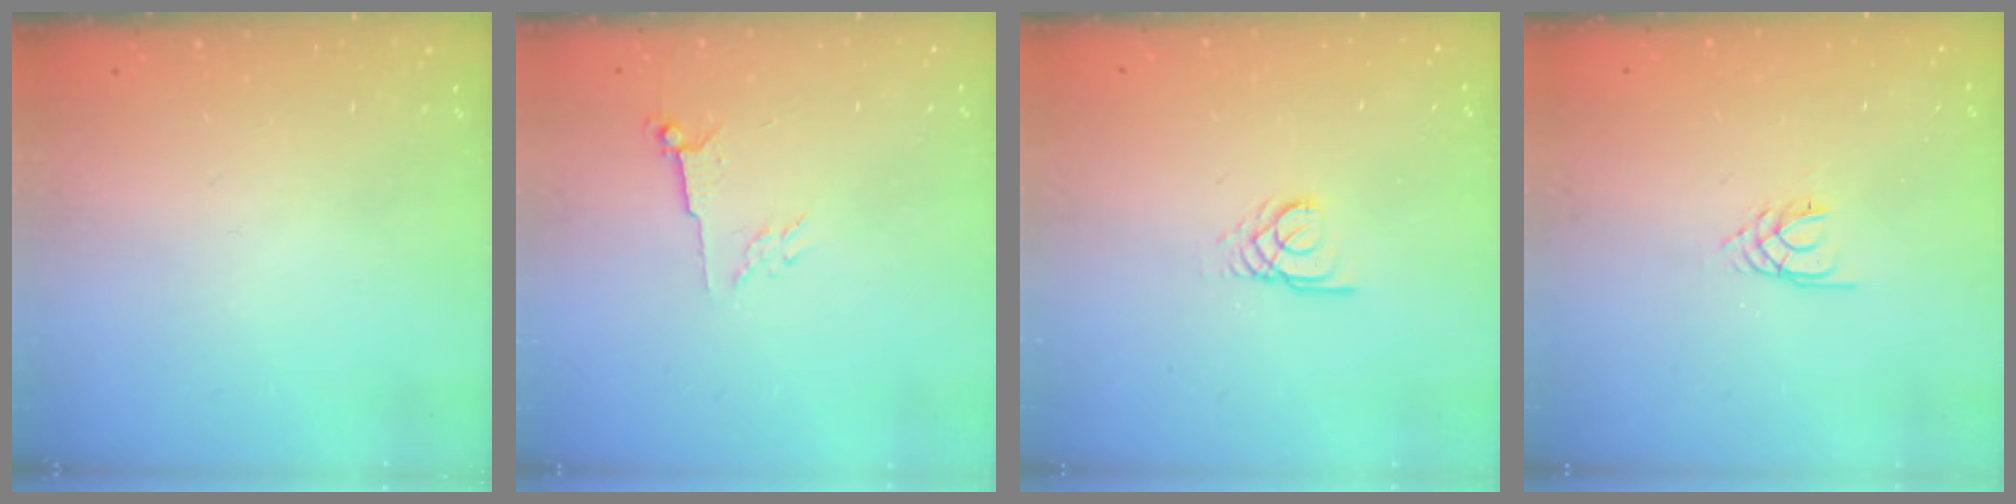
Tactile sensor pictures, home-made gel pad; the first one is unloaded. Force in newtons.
{"total": 3.6, "press": 3.6, "slide": 0.7}
{"total": 2.2, "press": 2.1, "slide": 0.2}
{"total": 2.7, "press": 2.6, "slide": 0.4}